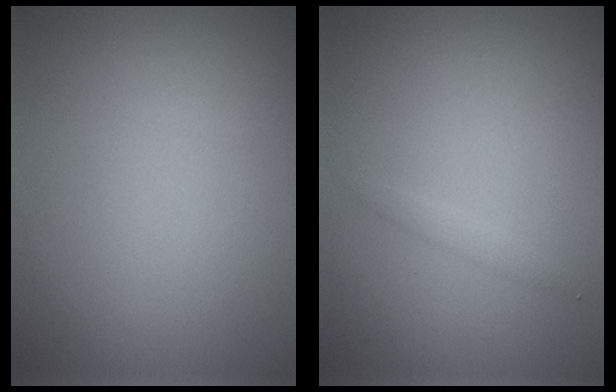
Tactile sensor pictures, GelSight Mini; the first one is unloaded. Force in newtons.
{"total": 0.8, "press": 0.8, "slide": 0.0}